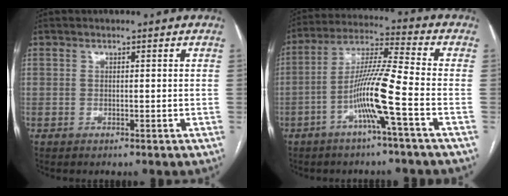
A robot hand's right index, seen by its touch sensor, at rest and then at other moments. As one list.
[{"total": 10.6, "force": [-4.0, -1.0, 9.8], "torque": [-0.190, 0.009, -0.080]}]